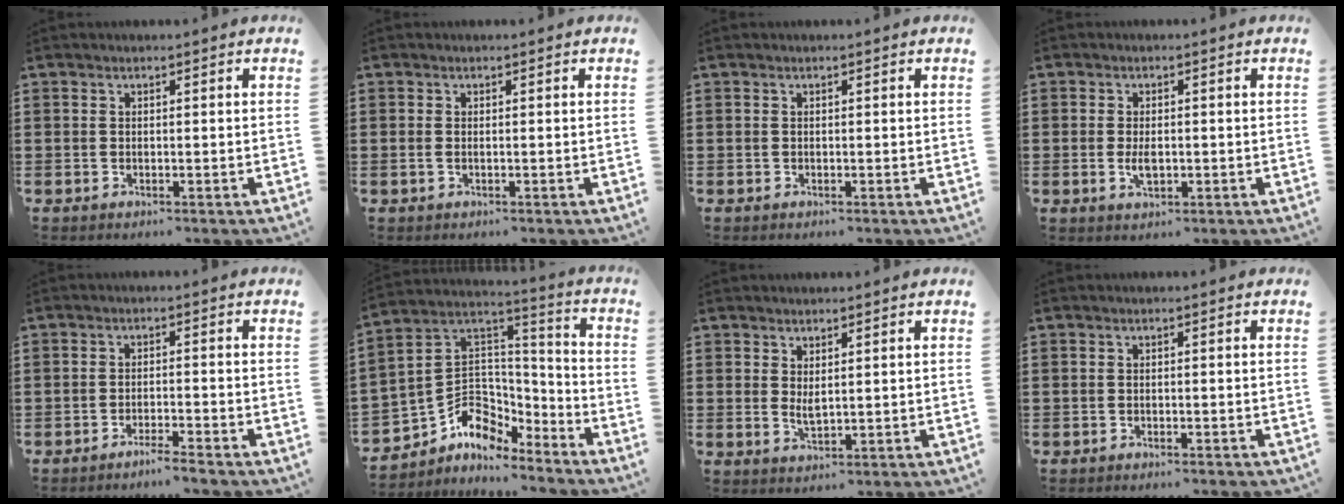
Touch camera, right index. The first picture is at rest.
{"total": 0.6, "force": [0.0, 0.2, 0.6], "torque": [-0.014, -0.002, 0.001]}
{"total": 0.0}
{"total": 2.6, "force": [-0.2, 1.3, 2.2], "torque": [-0.041, 0.000, -0.002]}
{"total": 2.4, "force": [-2.3, -0.3, 0.8], "torque": [-0.014, 0.002, -0.046]}
{"total": 7.4, "force": [-3.9, 5.8, 2.3], "torque": [-0.075, -0.012, -0.077]}
{"total": 2.1, "force": [1.2, 0.7, 1.6], "torque": [-0.032, 0.000, 0.022]}
{"total": 0.7, "force": [-0.6, 0.1, 0.2], "torque": [-0.005, -0.002, -0.013]}